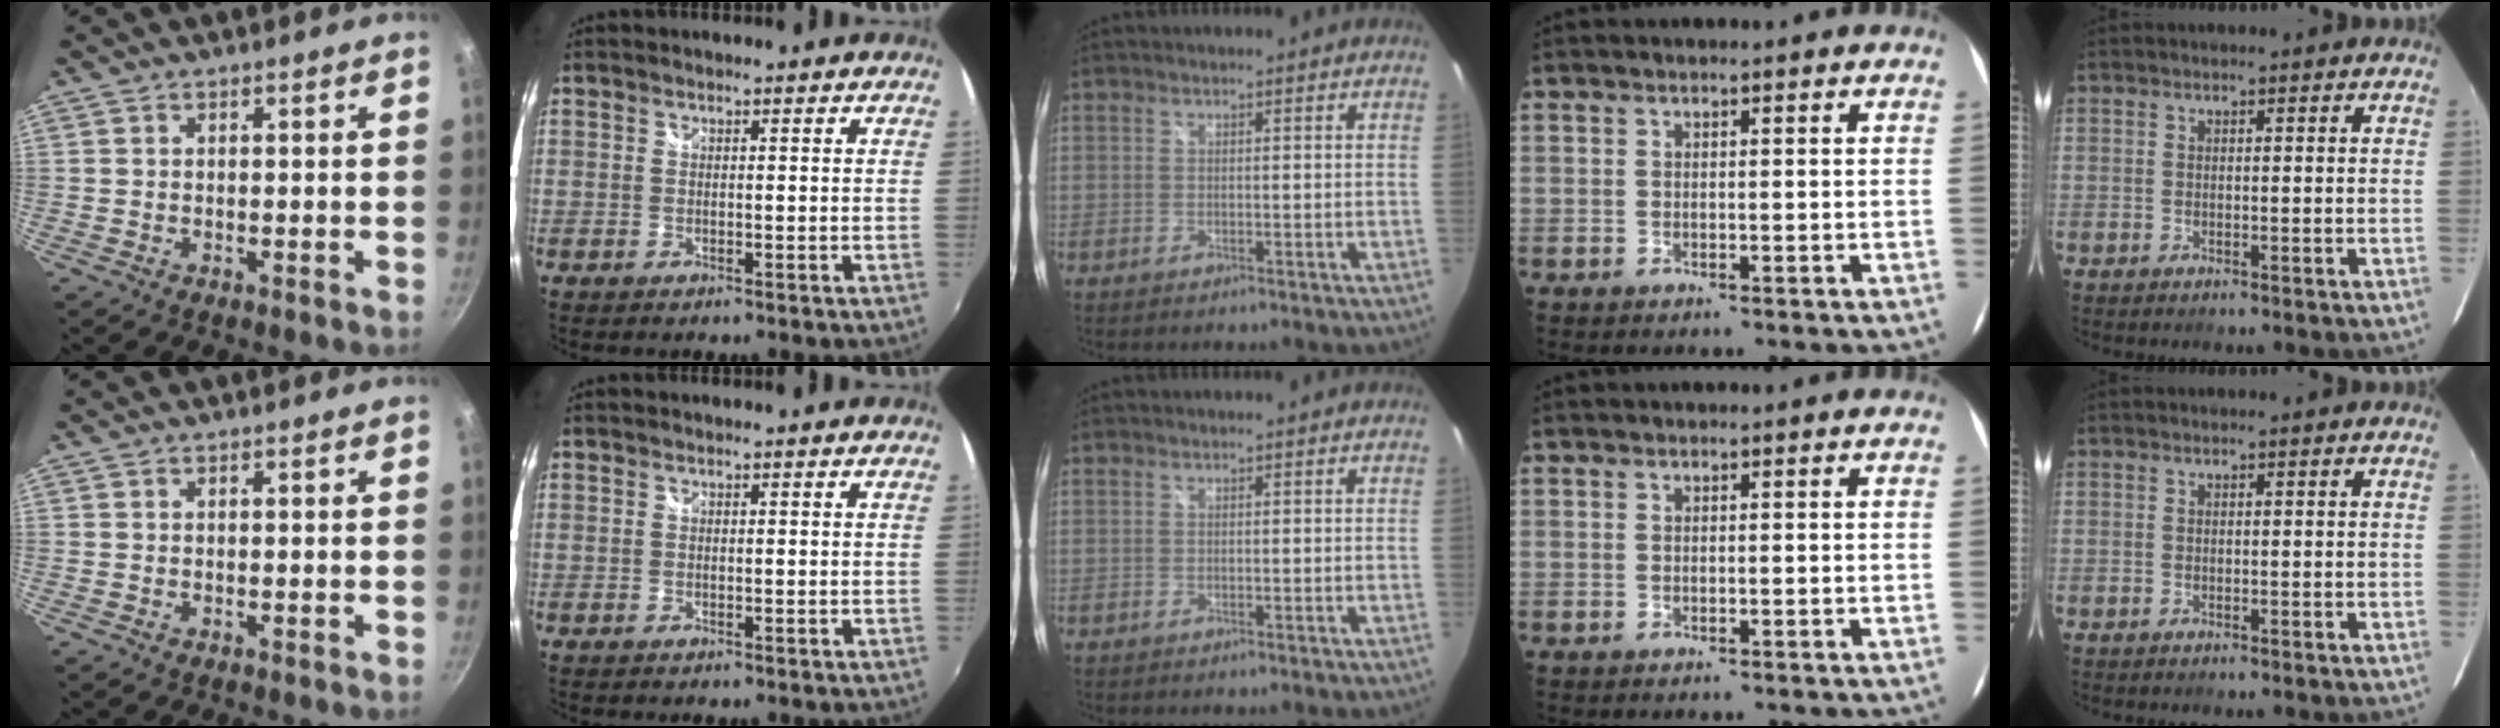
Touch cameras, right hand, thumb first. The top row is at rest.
{}